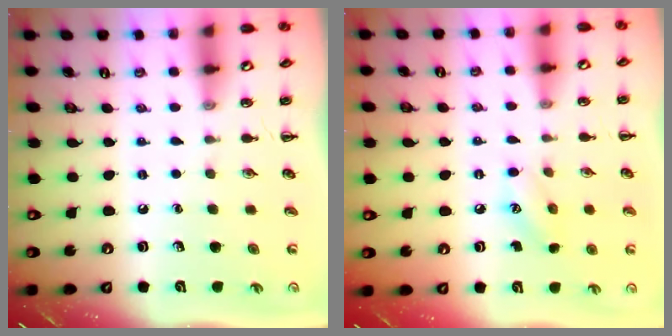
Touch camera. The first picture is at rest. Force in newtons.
{"total": 8.1, "press": 7.9, "slide": 1.8}